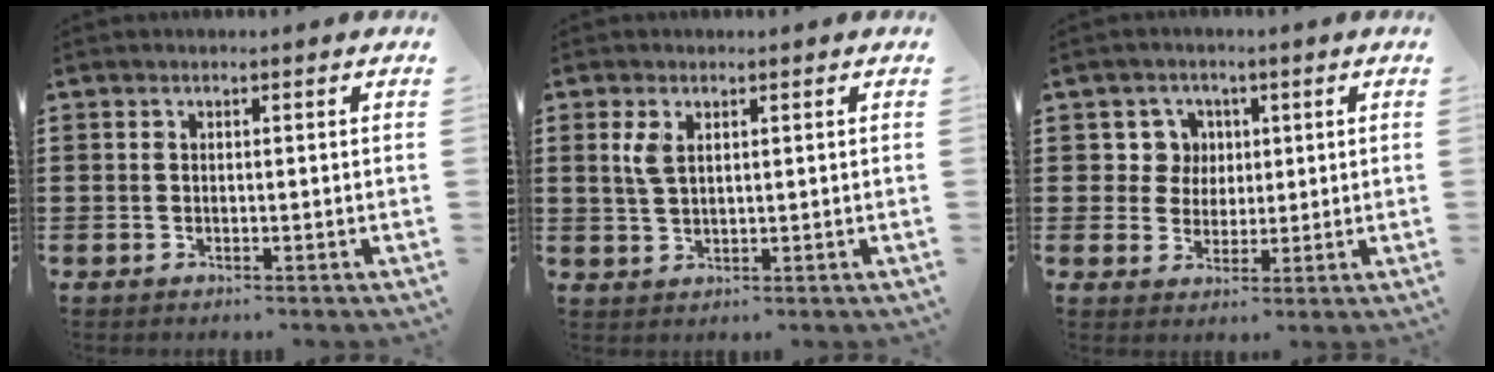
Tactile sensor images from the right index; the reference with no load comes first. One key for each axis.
{"total": 3.1, "fx": 1.2, "fy": 1.5, "fz": 2.4, "tx": -0.053, "ty": 0.006, "tz": 0.022}
{"total": 4.9, "fx": 1.3, "fy": 4.6, "fz": 1.2, "tx": -0.038, "ty": 0.013, "tz": 0.020}